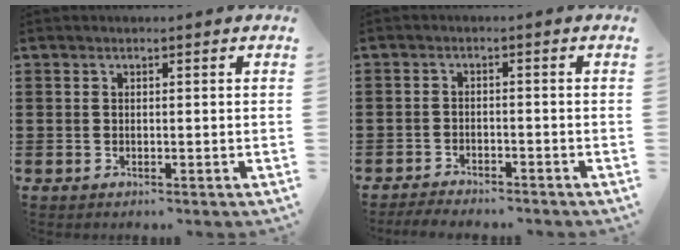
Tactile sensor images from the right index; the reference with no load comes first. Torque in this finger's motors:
{"motor_torque": [-0.08, -0.03, -0.10, -0.03]}